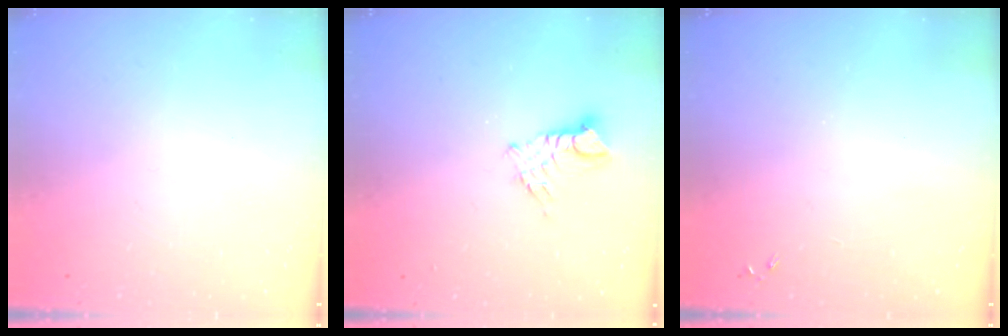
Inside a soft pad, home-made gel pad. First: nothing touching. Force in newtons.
{"total": 5.7, "press": 5.7, "slide": 0.5}
{"total": 0.0}